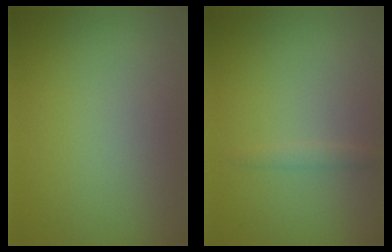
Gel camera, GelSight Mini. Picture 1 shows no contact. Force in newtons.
{"total": 0.8, "press": 0.8, "slide": 0.0}